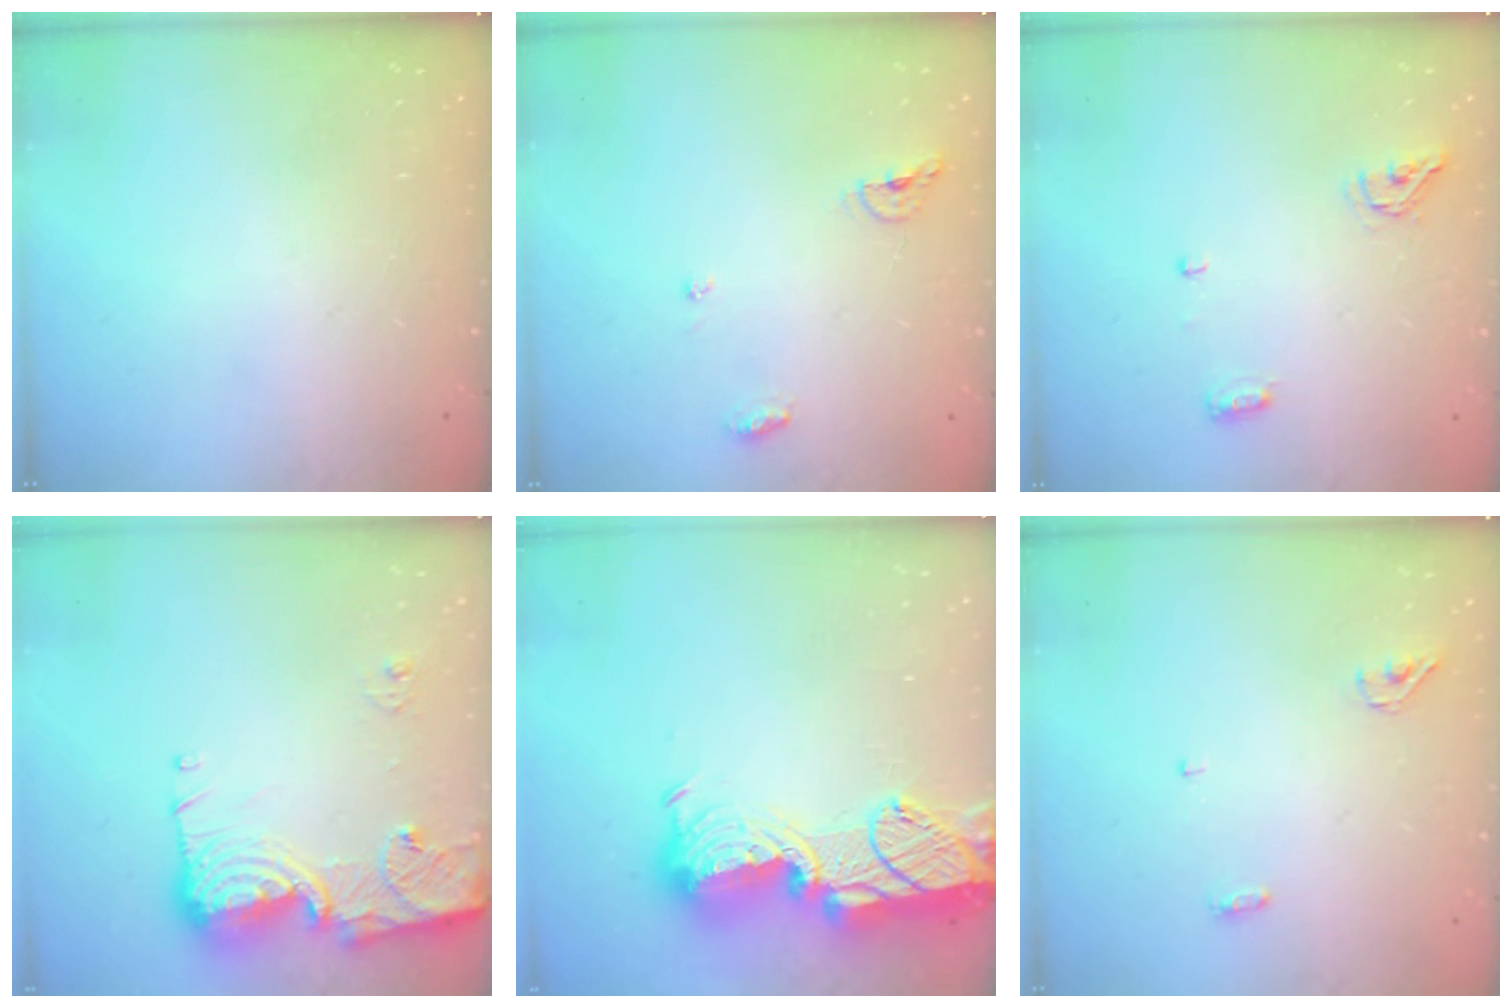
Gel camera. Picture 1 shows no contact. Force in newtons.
{"total": 6.8, "press": 6.7, "slide": 0.6}
{"total": 4.9, "press": 4.8, "slide": 1.0}
{"total": 14.7, "press": 14.6, "slide": 1.6}
{"total": 19.3, "press": 19.2, "slide": 1.1}
{"total": 3.4, "press": 3.3, "slide": 1.0}